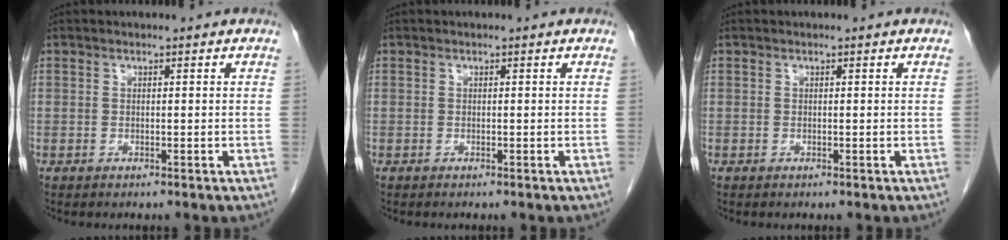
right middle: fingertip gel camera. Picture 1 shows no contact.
{"total": 0.0}
{"total": 0.0}